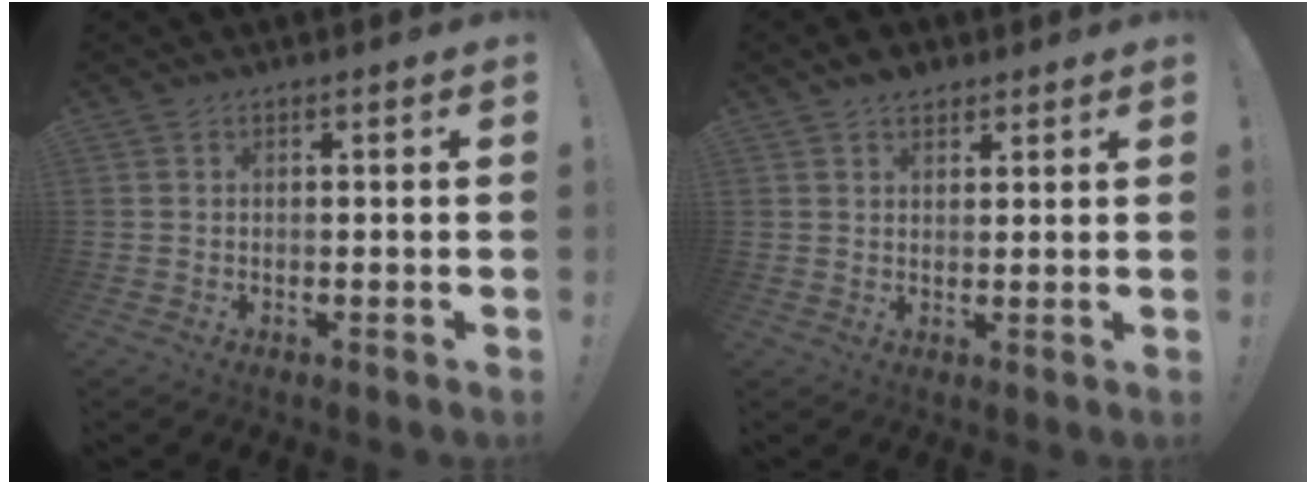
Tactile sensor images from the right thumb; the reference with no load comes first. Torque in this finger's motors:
{"motor_torque": [-0.28, 0.22, 0.36, 0.16, -0.06]}